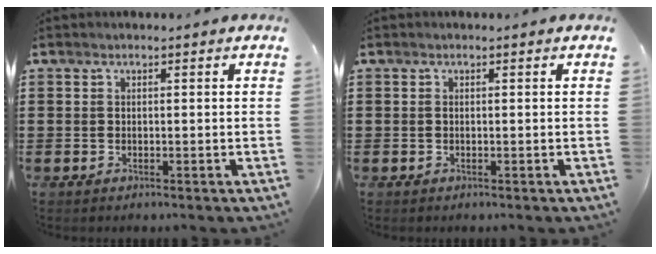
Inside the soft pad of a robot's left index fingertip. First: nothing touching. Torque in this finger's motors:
{"motor_torque": [0.06, 0.41, 0.06, 0.01]}